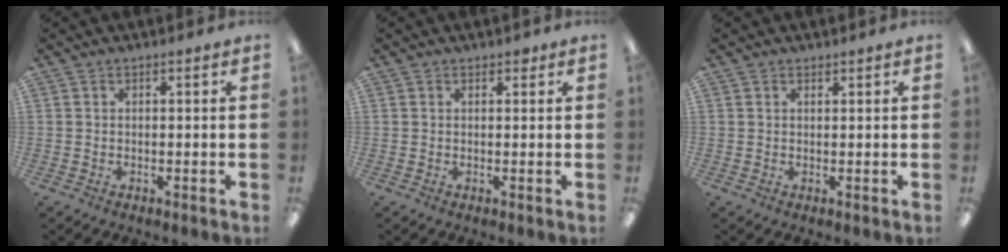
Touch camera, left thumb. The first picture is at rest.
{"total": 0.8, "force": [0.6, 0.4, 0.4], "torque": [0.000, -0.002, 0.009]}
{"total": 0.6, "force": [0.5, 0.2, 0.2], "torque": [-0.004, 0.000, 0.010]}